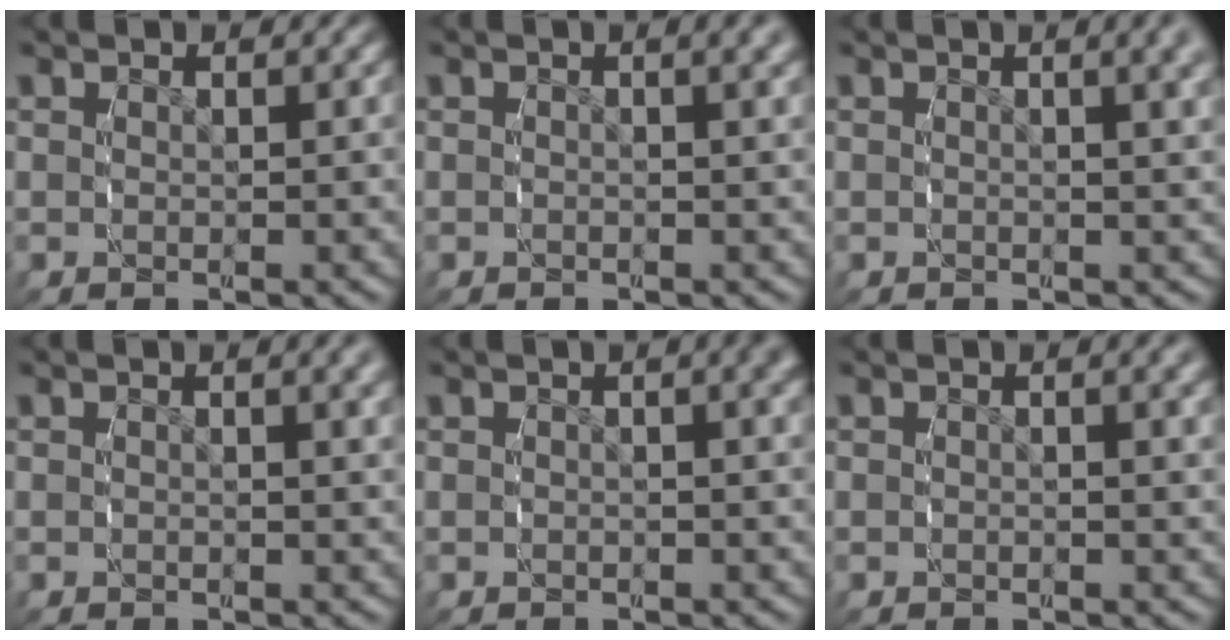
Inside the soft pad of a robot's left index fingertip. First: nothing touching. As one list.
[{"total": 1.1, "force": [0.1, -0.3, 1.0], "torque": [-0.012, 0.003, 0.000]}, {"total": 2.7, "force": [1.4, 0.3, 2.3], "torque": [-0.024, 0.008, 0.016]}, {"total": 0.8, "force": [0.1, -0.3, 0.7], "torque": [-0.007, 0.001, -0.001]}, {"total": 1.2, "force": [-0.1, 0.0, 1.2], "torque": [-0.008, 0.004, -0.005]}, {"total": 0.7, "force": [-0.3, -0.3, 0.6], "torque": [-0.005, 0.001, -0.006]}]